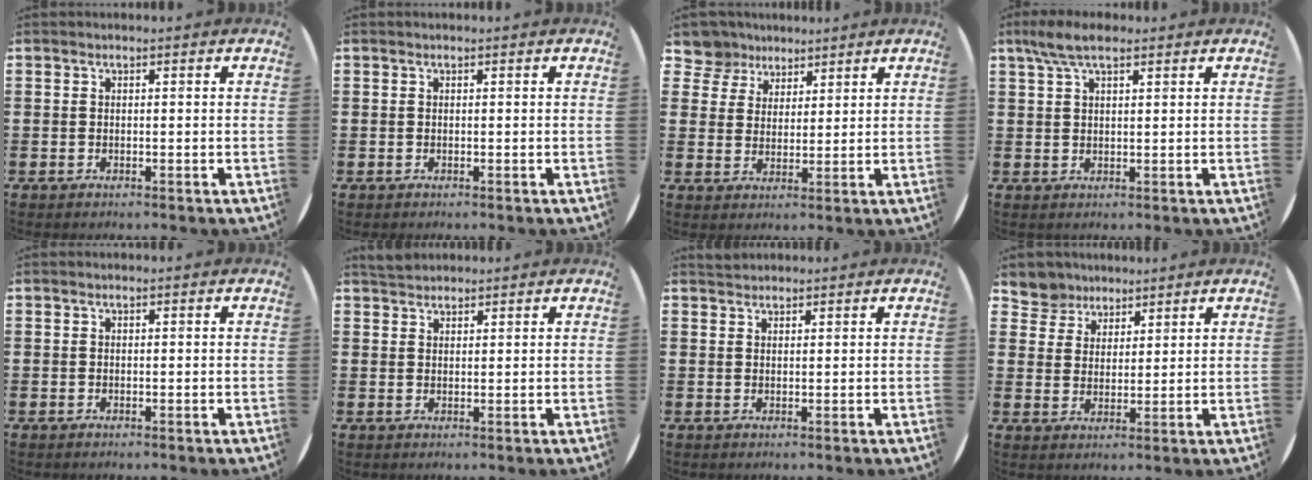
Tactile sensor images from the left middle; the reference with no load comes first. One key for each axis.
{"total": 0.0}
{"total": 5.4, "fx": 4.4, "fy": 3.2, "fz": 0.0, "tx": -0.025, "ty": -0.005, "tz": 0.083}
{"total": 4.6, "fx": 3.1, "fy": 1.5, "fz": 3.1, "tx": -0.066, "ty": 0.009, "tz": 0.057}
{"total": 0.0}
{"total": 2.1, "fx": 2.0, "fy": 0.5, "fz": 0.1, "tx": 0.002, "ty": 0.002, "tz": 0.037}
{"total": 1.3, "fx": 1.2, "fy": 0.3, "fz": 0.0, "tx": -0.001, "ty": 0.004, "tz": 0.024}
{"total": 4.7, "fx": 4.1, "fy": 2.2, "fz": -0.3, "tx": -0.014, "ty": -0.005, "tz": 0.080}